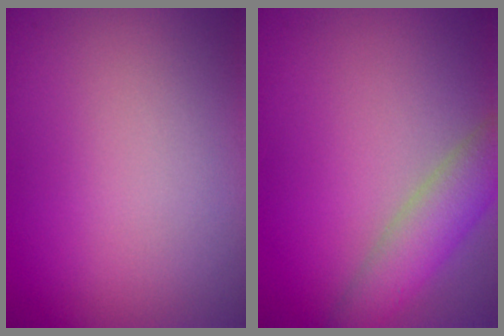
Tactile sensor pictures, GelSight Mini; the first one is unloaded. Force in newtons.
{"total": 4.2, "press": 4.2, "slide": 0.3}